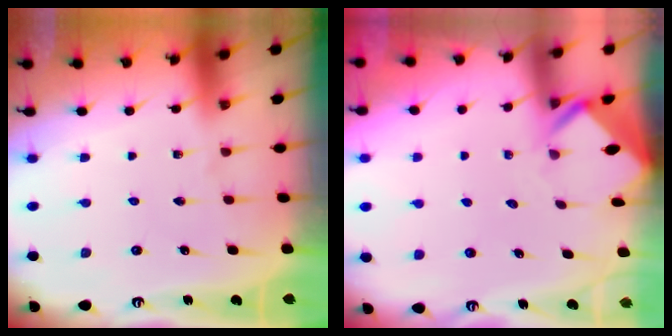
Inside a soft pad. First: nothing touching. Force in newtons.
{"total": 2.8, "press": 2.8, "slide": 0.2}